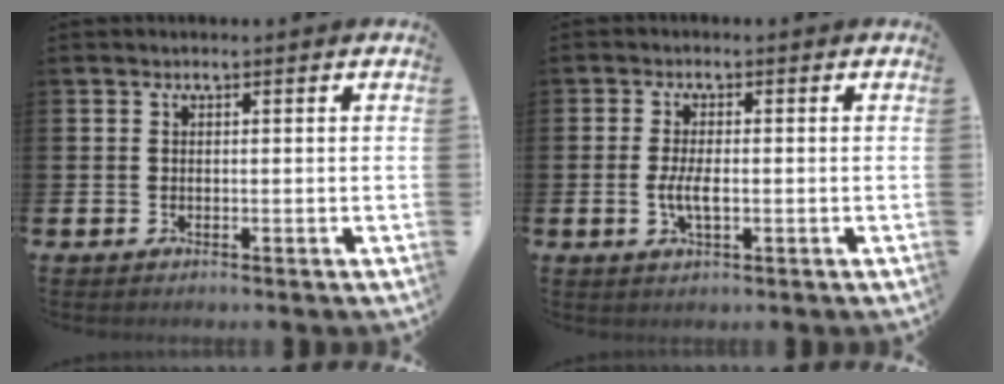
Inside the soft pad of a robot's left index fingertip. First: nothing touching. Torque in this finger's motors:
{"motor_torque": [0.69, 0.13, 0.10, 0.13]}